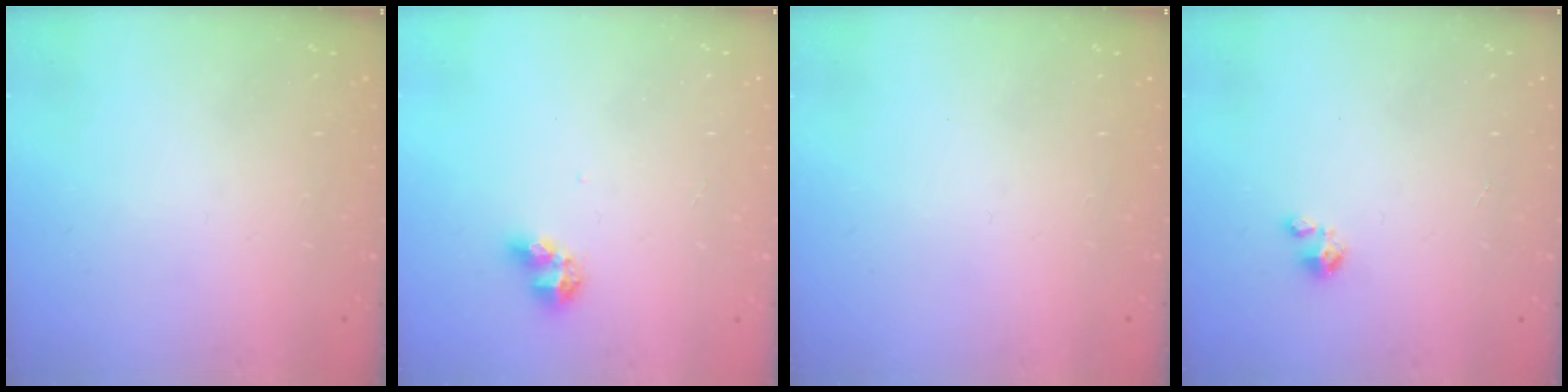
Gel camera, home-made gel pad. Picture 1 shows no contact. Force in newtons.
{"total": 6.7, "press": 6.7, "slide": 0.9}
{"total": 0.0}
{"total": 1.8, "press": 1.8, "slide": 0.1}